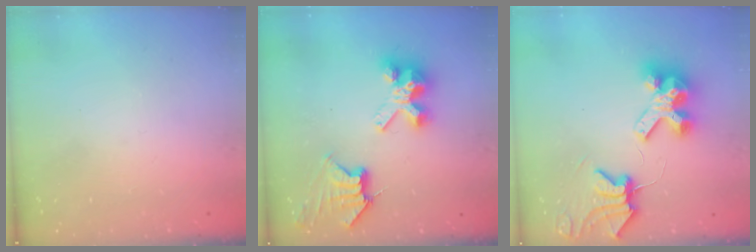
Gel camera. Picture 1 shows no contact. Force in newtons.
{"total": 10.3, "press": 10.2, "slide": 1.1}
{"total": 8.9, "press": 8.8, "slide": 1.1}